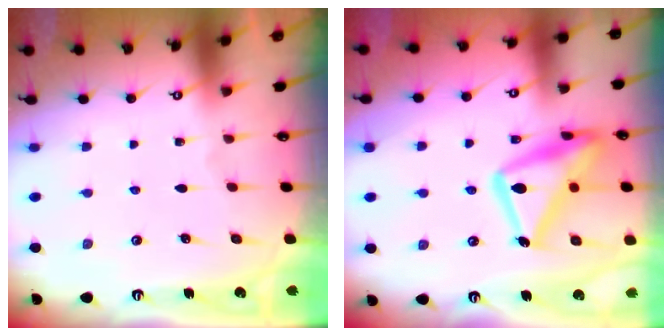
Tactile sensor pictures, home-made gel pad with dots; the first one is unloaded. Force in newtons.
{"total": 20.9, "press": 20.8, "slide": 1.3}